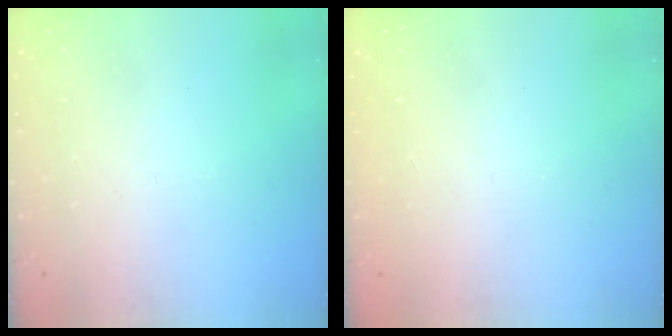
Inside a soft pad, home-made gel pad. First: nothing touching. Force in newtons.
{"total": 1.1, "press": 1.1, "slide": 0.1}